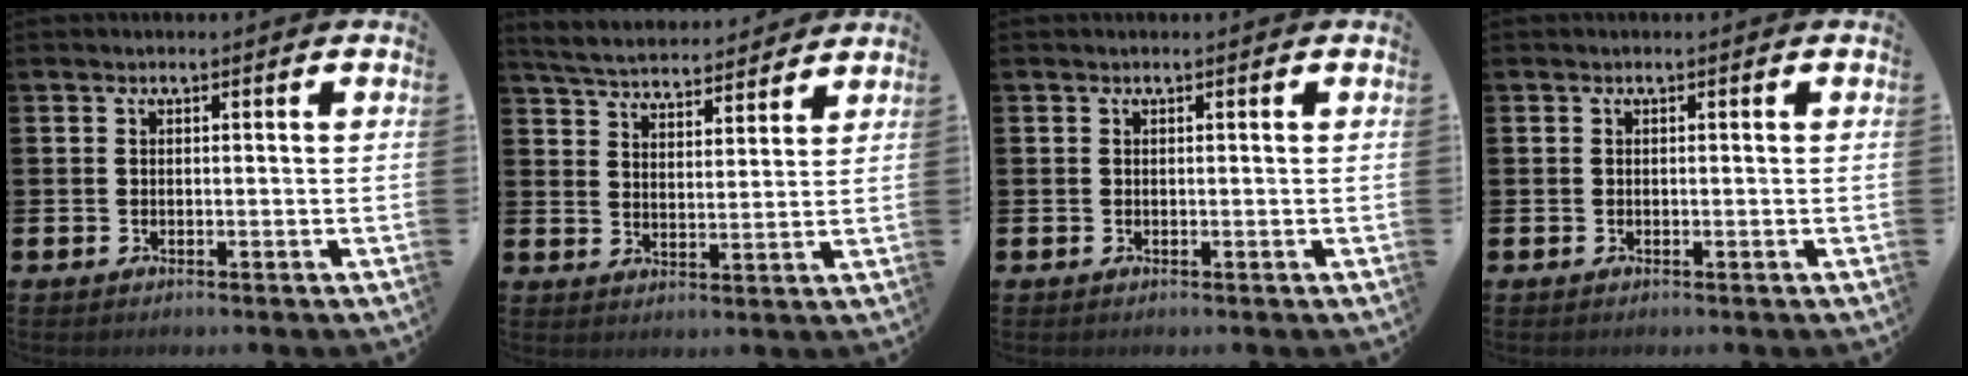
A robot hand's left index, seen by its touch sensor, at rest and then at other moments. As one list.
[{"total": 5.4, "force": [5.3, 0.8, 0.6], "torque": [-0.034, -0.034, 0.093]}, {"total": 0.0}, {"total": 0.0}]